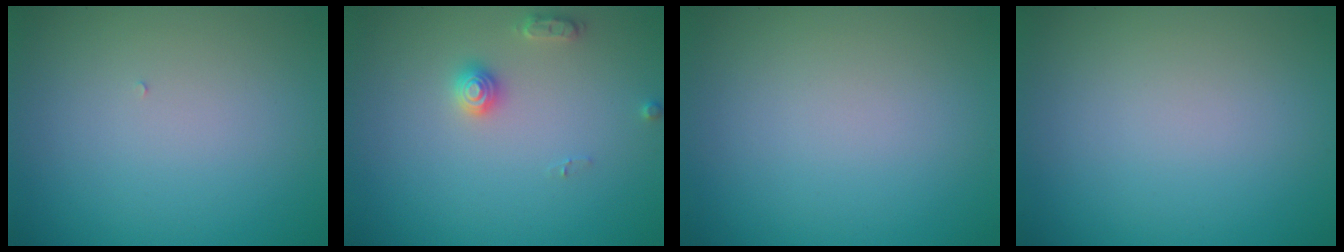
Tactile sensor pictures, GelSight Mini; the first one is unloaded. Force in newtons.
{"total": 2.0, "press": 2.0, "slide": 0.3}
{"total": 0.0}
{"total": 0.0}